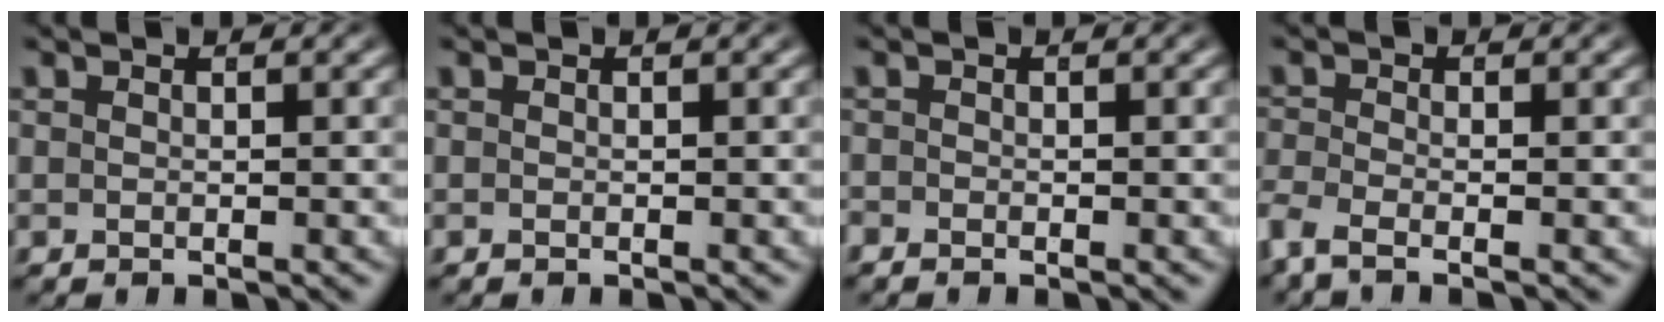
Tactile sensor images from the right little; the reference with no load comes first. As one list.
[{"total": 0.0}, {"total": 0.8, "force": [-0.8, 0.3, 0.0], "torque": [-0.003, -0.006, -0.015]}, {"total": 2.7, "force": [-2.1, 0.7, 1.4], "torque": [-0.046, -0.017, -0.031]}]